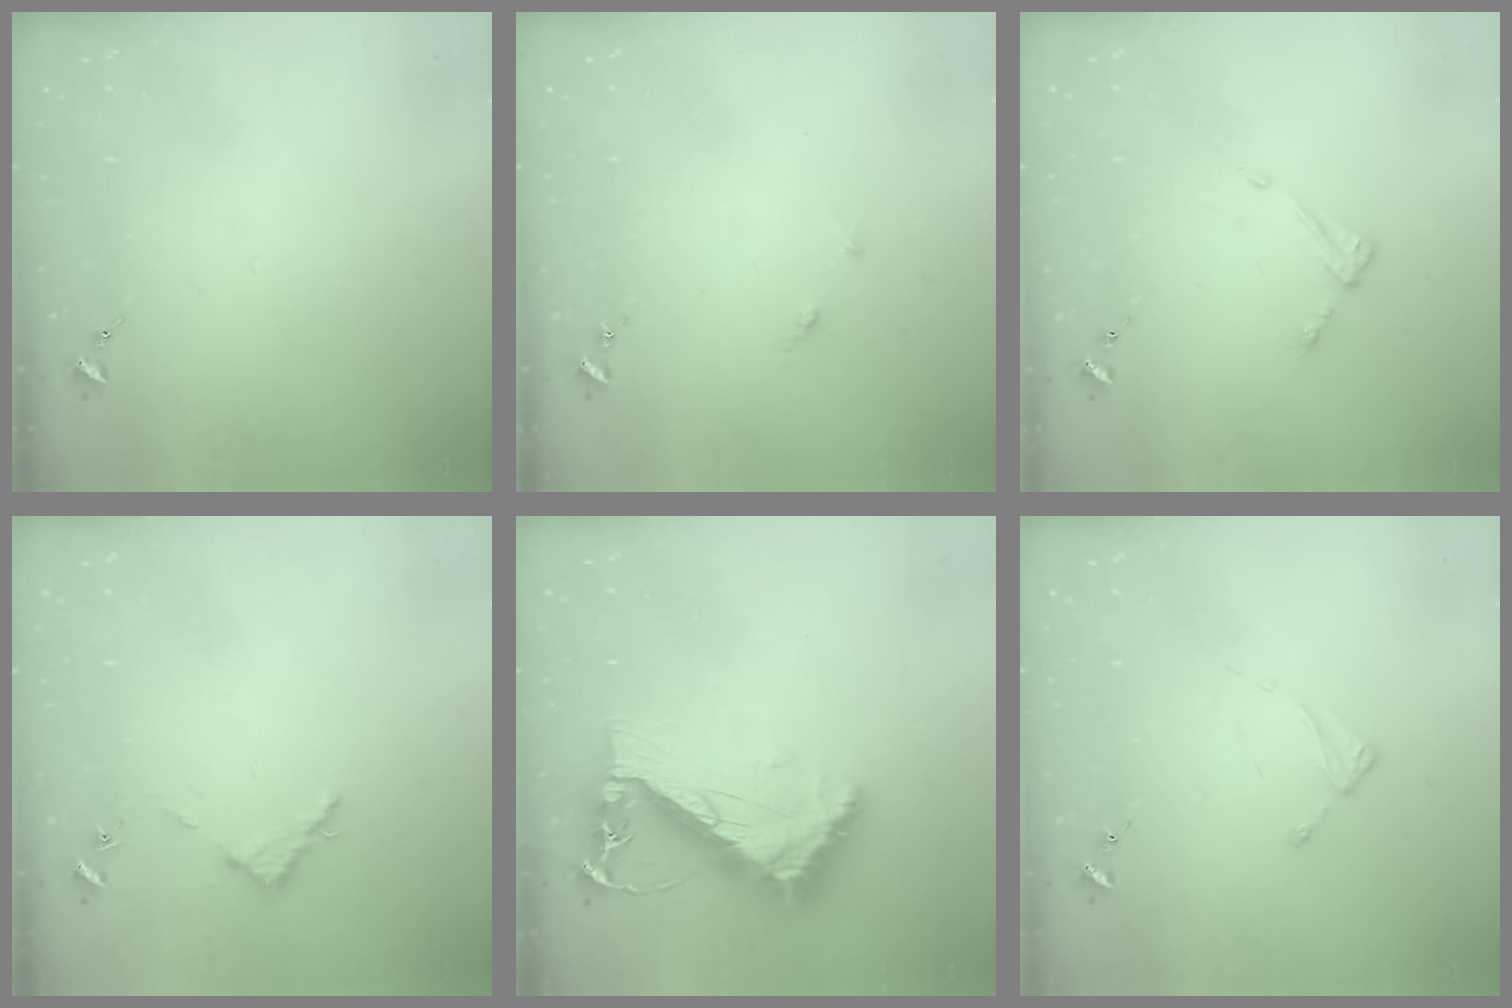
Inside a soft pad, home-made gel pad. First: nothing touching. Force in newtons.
{"total": 3.4, "press": 3.4, "slide": 0.4}
{"total": 4.4, "press": 4.4, "slide": 0.4}
{"total": 2.8, "press": 2.8, "slide": 0.3}
{"total": 9.0, "press": 8.9, "slide": 0.6}
{"total": 2.4, "press": 2.4, "slide": 0.3}